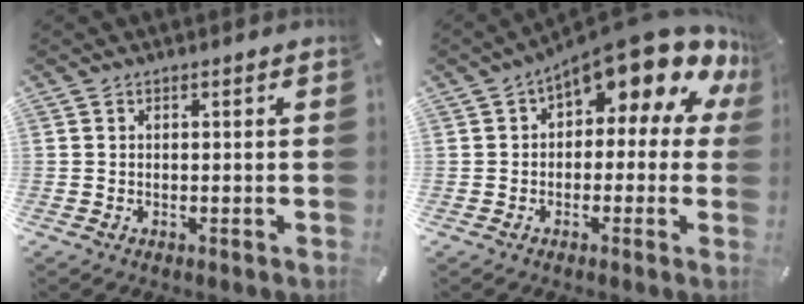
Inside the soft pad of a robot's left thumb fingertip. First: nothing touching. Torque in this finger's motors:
{"motor_torque": [2.05, 2.95, 2.11, -0.67, 0.15]}